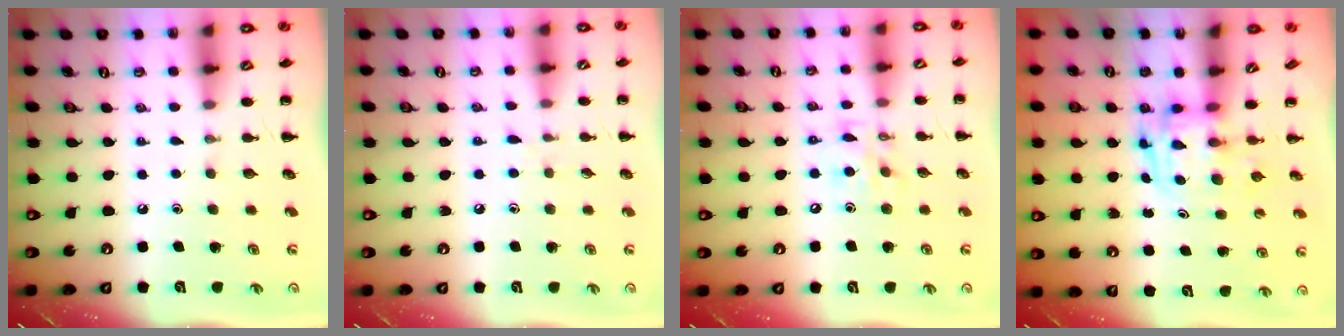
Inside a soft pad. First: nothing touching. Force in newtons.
{"total": 3.7, "press": 3.3, "slide": 1.7}
{"total": 9.8, "press": 9.7, "slide": 1.3}
{"total": 3.0, "press": 3.0, "slide": 0.5}